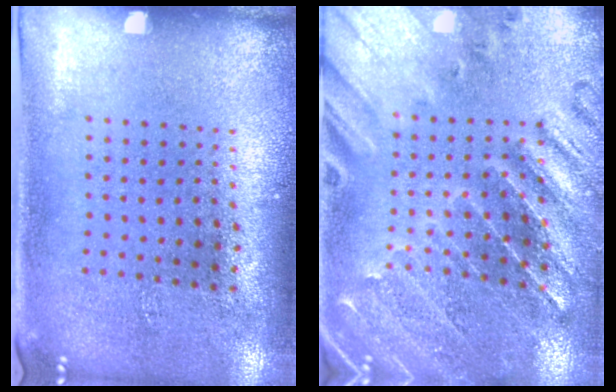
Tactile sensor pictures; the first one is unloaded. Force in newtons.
{"total": 1.0, "press": 0.9, "slide": 0.3}